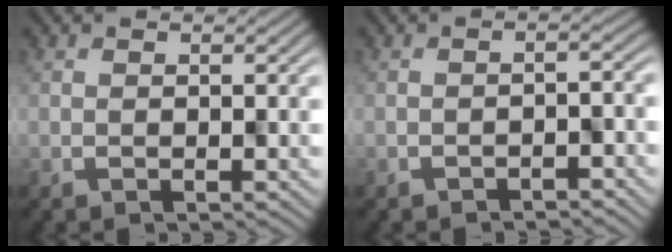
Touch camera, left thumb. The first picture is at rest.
{"total": 2.3, "force": [-2.0, 0.3, 1.1], "torque": [-0.013, 0.003, -0.029]}